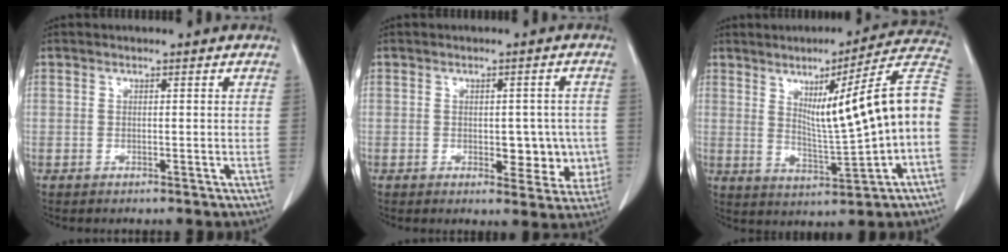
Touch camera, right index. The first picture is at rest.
{"total": 6.5, "force": [-1.0, 3.7, 5.3], "torque": [-0.045, 0.007, -0.007]}
{"total": 15.5, "force": [0.3, -0.2, 15.5], "torque": [-0.214, 0.014, 0.008]}